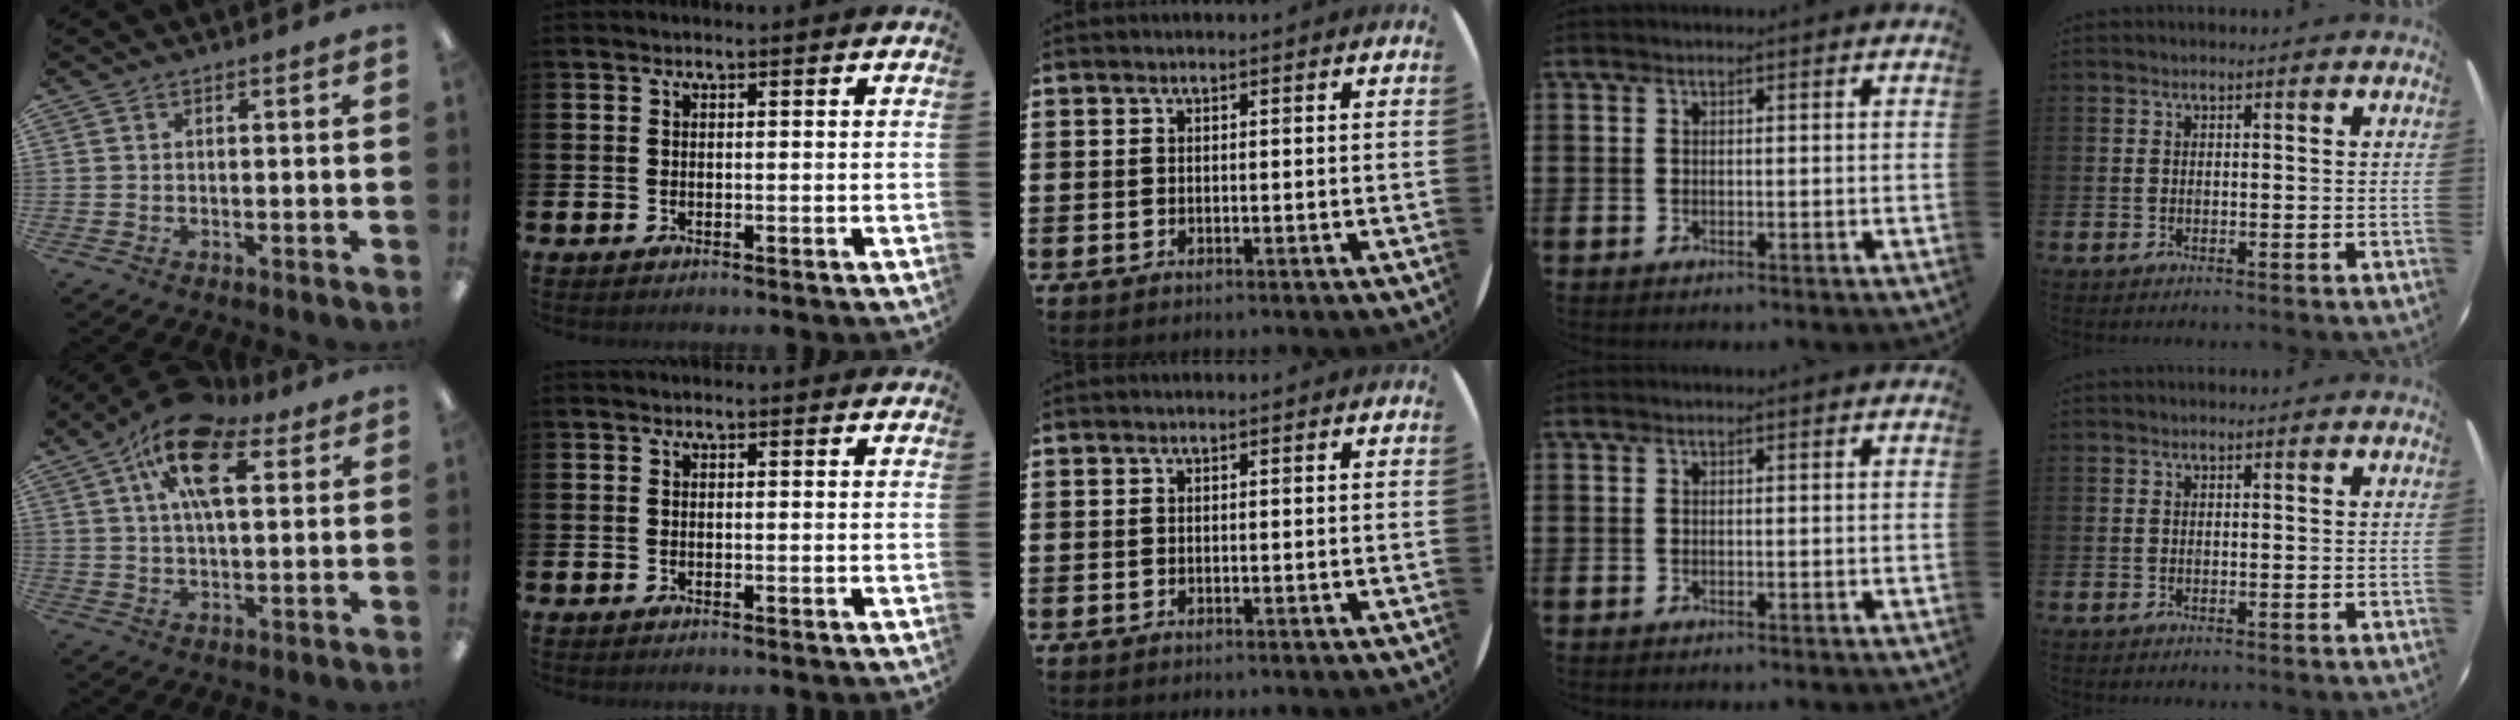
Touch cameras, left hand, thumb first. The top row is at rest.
{"thumb": {"total": 17.5, "force": [8.5, 8.3, 12.8], "torque": [-0.222, -0.018, 0.143]}}